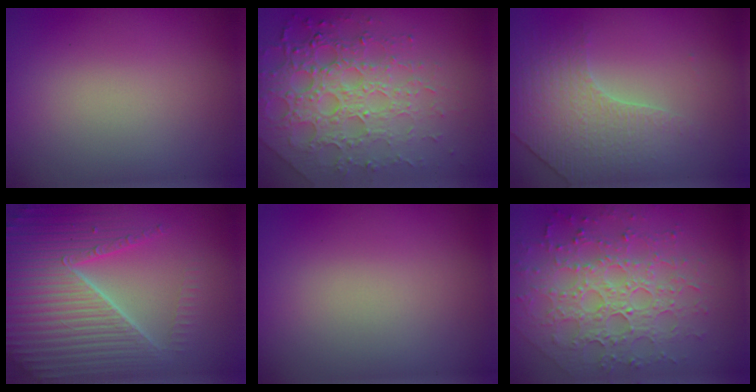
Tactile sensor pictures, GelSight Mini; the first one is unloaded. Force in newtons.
{"total": 8.0, "press": 5.5, "slide": 5.9}
{"total": 3.9, "press": 3.2, "slide": 2.2}
{"total": 7.0, "press": 6.8, "slide": 1.5}
{"total": 0.0}
{"total": 7.2, "press": 5.1, "slide": 5.1}